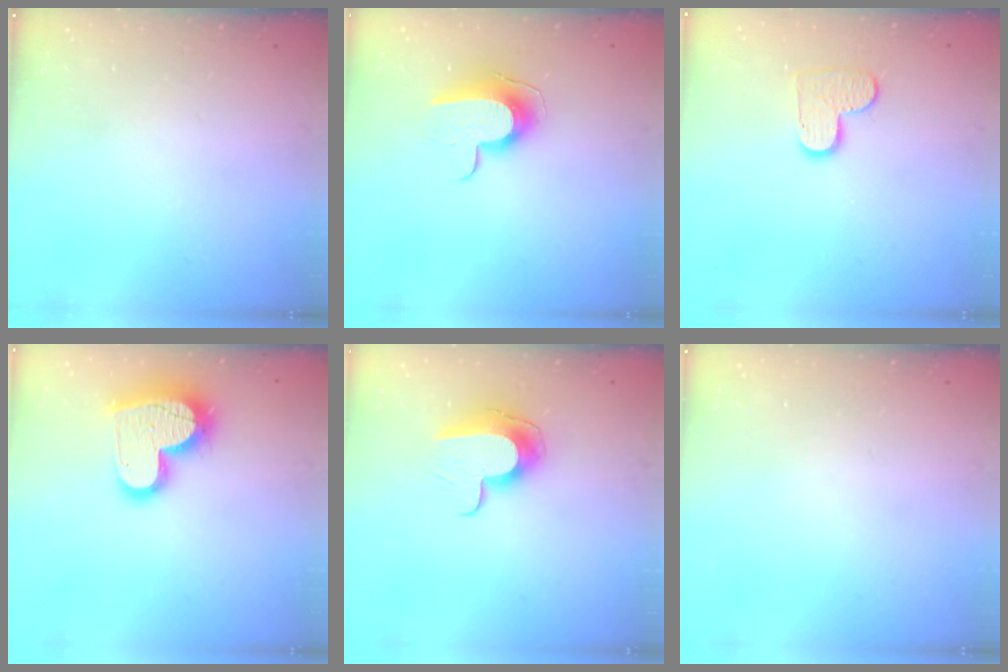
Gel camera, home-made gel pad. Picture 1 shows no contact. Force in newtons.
{"total": 9.7, "press": 9.7, "slide": 0.2}
{"total": 8.1, "press": 8.1, "slide": 0.1}
{"total": 17.8, "press": 17.7, "slide": 1.7}
{"total": 10.6, "press": 10.5, "slide": 0.4}
{"total": 0.0}